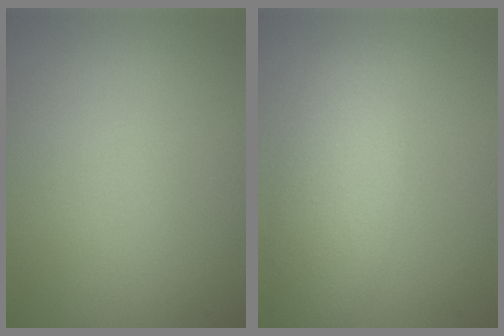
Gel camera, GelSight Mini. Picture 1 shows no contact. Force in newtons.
{"total": 4.6, "press": 4.6, "slide": 0.2}